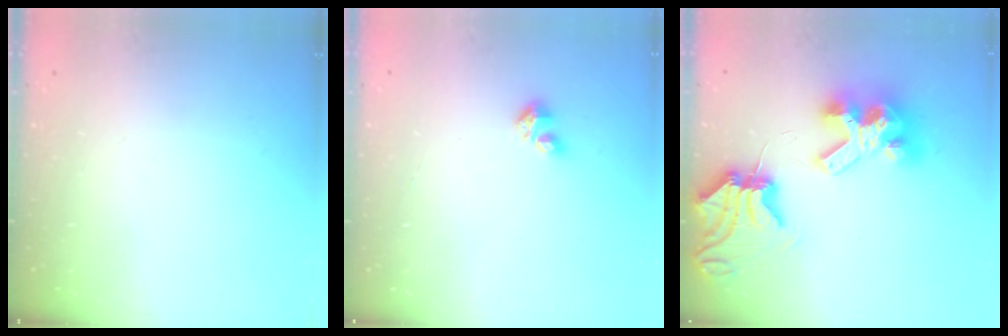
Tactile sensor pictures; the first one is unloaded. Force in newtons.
{"total": 2.7, "press": 2.7, "slide": 0.3}
{"total": 14.5, "press": 14.4, "slide": 1.7}